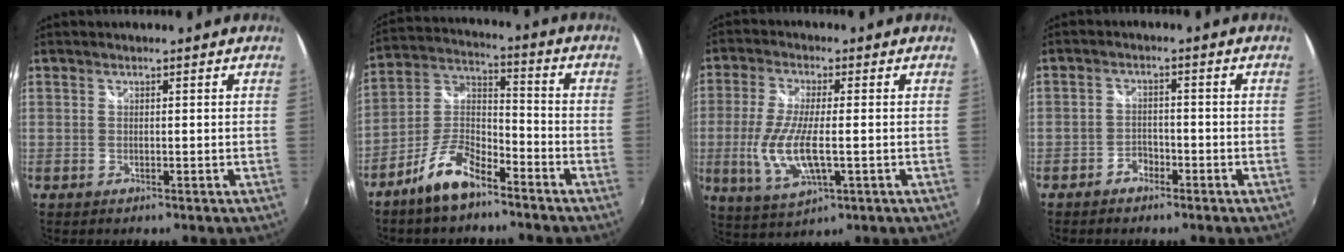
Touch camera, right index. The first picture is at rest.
{"total": 10.6, "force": [-7.3, 3.8, 6.7], "torque": [-0.146, 0.017, -0.136]}
{"total": 10.8, "force": [-2.0, 3.3, 10.1], "torque": [-0.212, -0.017, -0.033]}
{"total": 2.9, "force": [-2.2, 1.8, 0.8], "torque": [-0.023, 0.006, -0.036]}